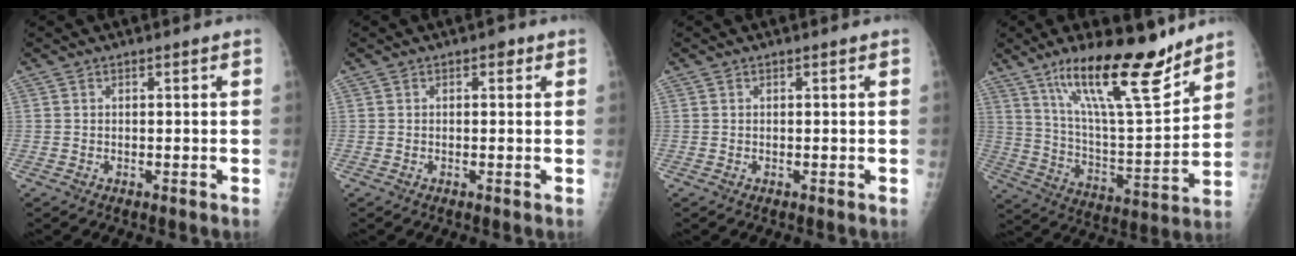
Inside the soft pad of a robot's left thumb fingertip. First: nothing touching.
{"total": 1.3, "force": [0.6, 0.8, 0.9], "torque": [-0.002, 0.002, 0.004]}
{"total": 0.0}
{"total": 21.0, "force": [14.4, 5.1, 14.4], "torque": [-0.213, -0.080, 0.248]}